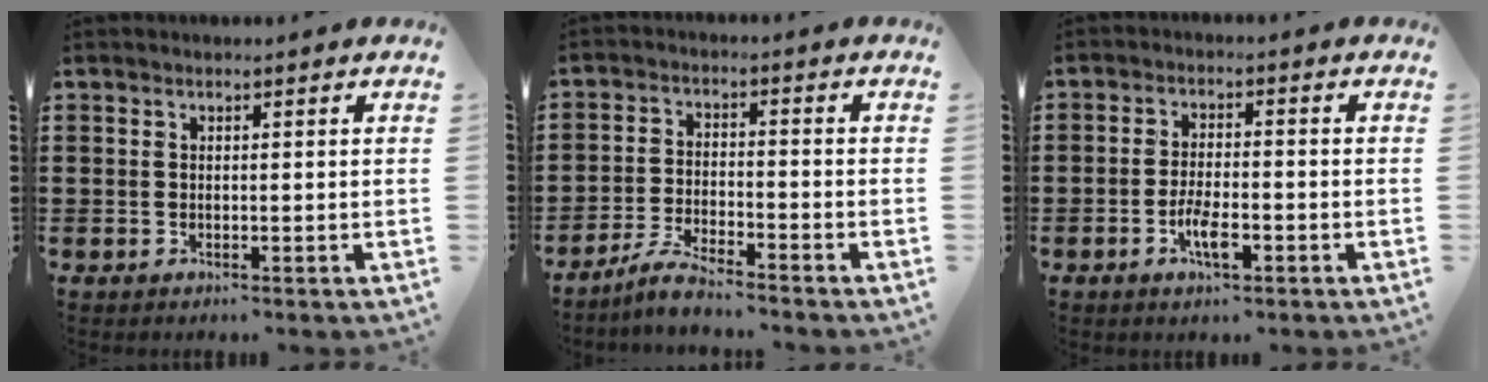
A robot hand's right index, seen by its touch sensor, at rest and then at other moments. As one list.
[{"total": 4.5, "force": [-4.2, 0.2, 1.6], "torque": [-0.043, -0.001, -0.083]}, {"total": 4.8, "force": [-2.1, 1.6, 4.0], "torque": [-0.078, 0.002, -0.040]}]